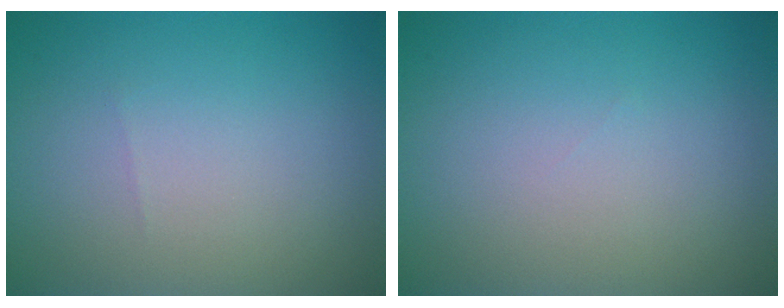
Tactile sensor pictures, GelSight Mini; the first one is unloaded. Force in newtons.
{"total": 0.0}